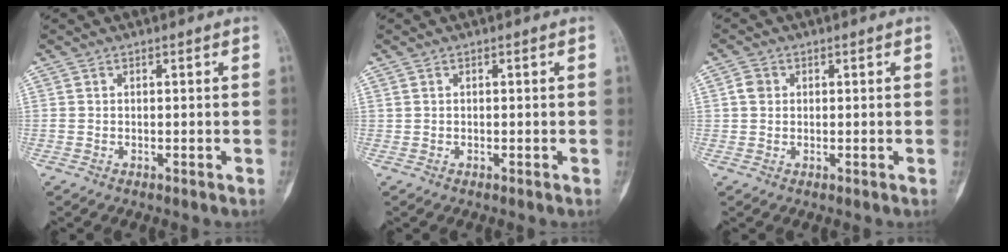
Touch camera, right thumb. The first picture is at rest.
{"total": 0.0}
{"total": 2.2, "force": [0.3, 1.9, 1.0], "torque": [-0.006, 0.005, 0.002]}